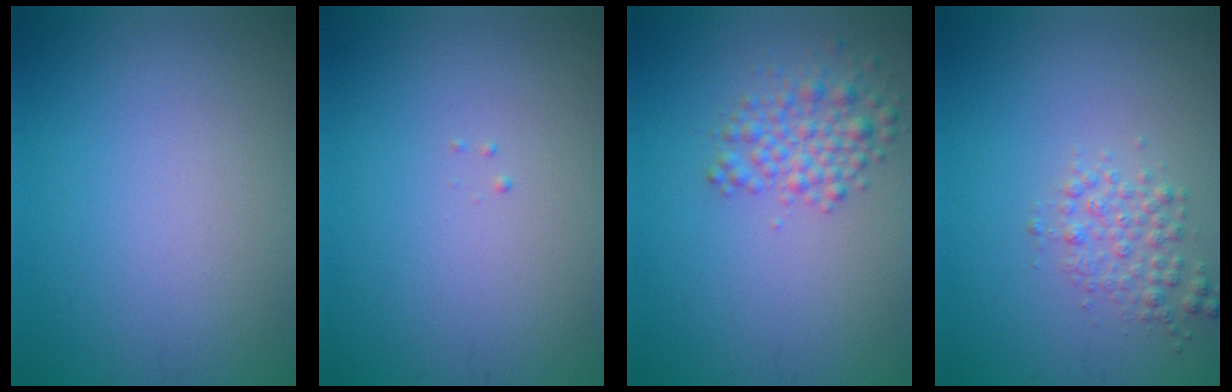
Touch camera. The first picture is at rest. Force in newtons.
{"total": 0.0}
{"total": 2.9, "press": 2.9, "slide": 0.1}
{"total": 2.2, "press": 2.2, "slide": 0.0}